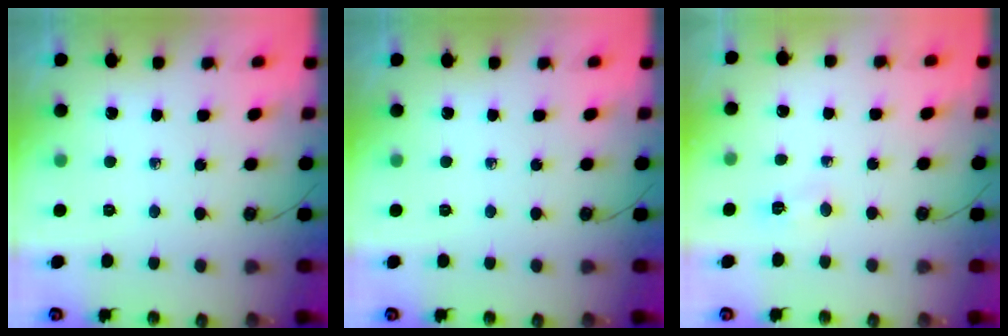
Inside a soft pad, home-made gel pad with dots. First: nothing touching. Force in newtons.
{"total": 0.0}
{"total": 4.1, "press": 3.7, "slide": 1.8}